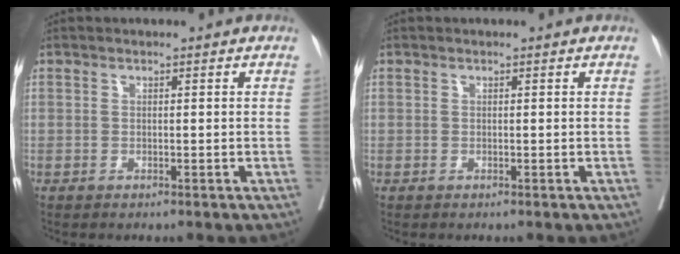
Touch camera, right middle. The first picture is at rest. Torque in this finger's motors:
{"motor_torque": [-0.02, 0.00, -0.01, 0.00]}